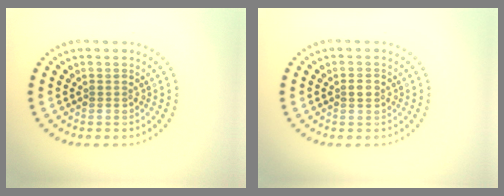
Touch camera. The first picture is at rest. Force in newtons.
{"total": 1.4, "press": 1.4, "slide": 0.2}